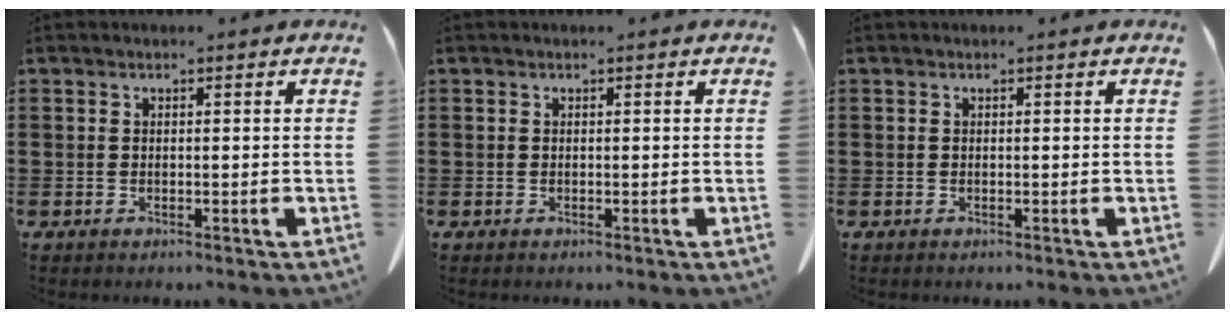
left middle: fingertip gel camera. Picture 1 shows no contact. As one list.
[{"total": 0.0}, {"total": 0.0}]